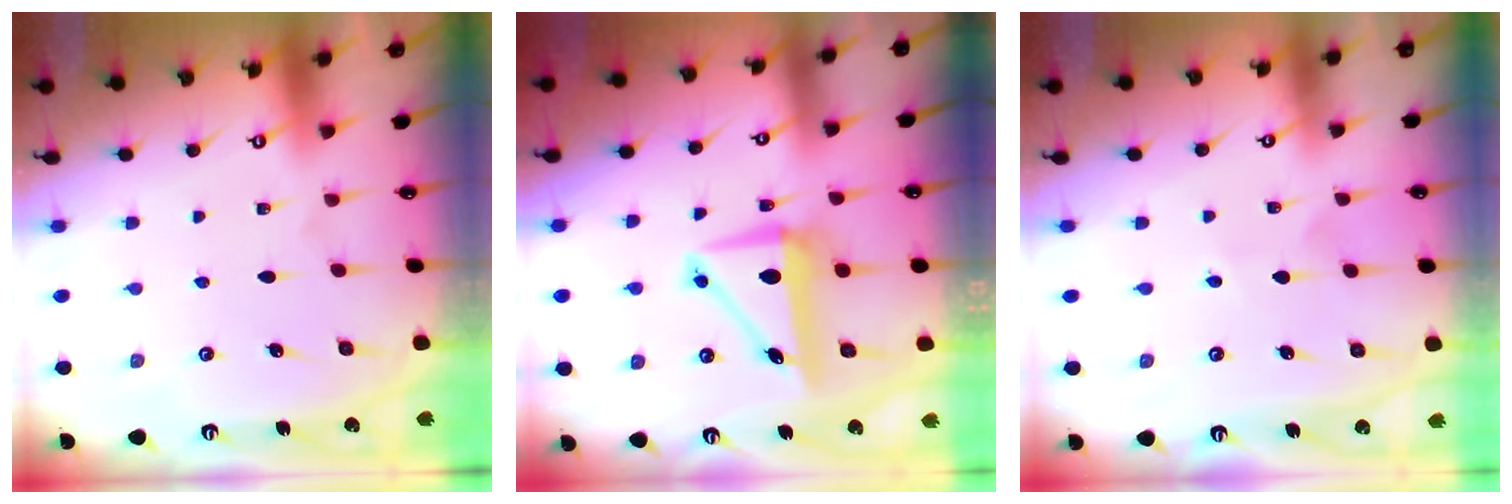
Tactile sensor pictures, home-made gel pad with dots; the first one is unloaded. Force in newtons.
{"total": 7.4, "press": 7.2, "slide": 1.7}
{"total": 2.6, "press": 2.4, "slide": 1.0}